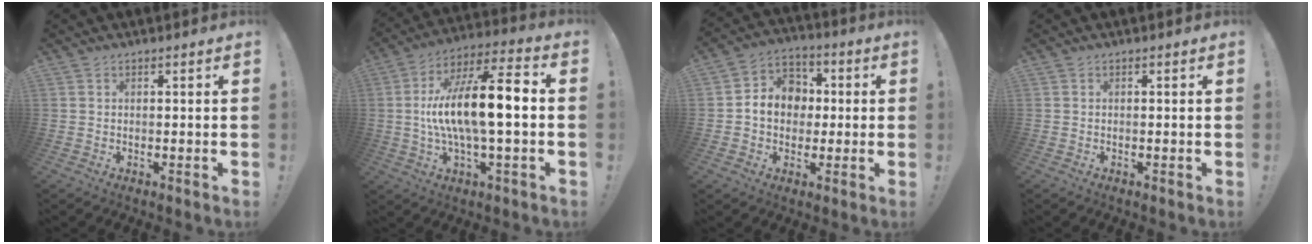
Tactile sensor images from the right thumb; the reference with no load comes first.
{"total": 17.6, "force": [-0.6, 4.6, 17.0], "torque": [-0.300, 0.003, -0.016]}
{"total": 10.7, "force": [-0.1, 9.5, 4.8], "torque": [-0.064, 0.009, 0.005]}
{"total": 0.0}